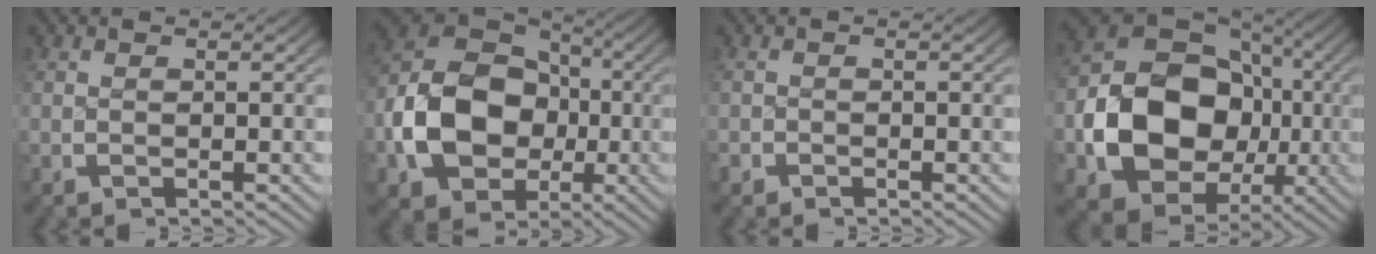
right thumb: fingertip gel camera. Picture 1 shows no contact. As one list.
[{"total": 14.4, "force": [-1.6, 11.0, 9.2], "torque": [-0.220, -0.042, -0.011]}, {"total": 1.2, "force": [-0.8, 0.9, -0.1], "torque": [-0.001, -0.002, -0.018]}, {"total": 17.6, "force": [-2.2, 13.1, 11.7], "torque": [-0.261, -0.071, -0.009]}]